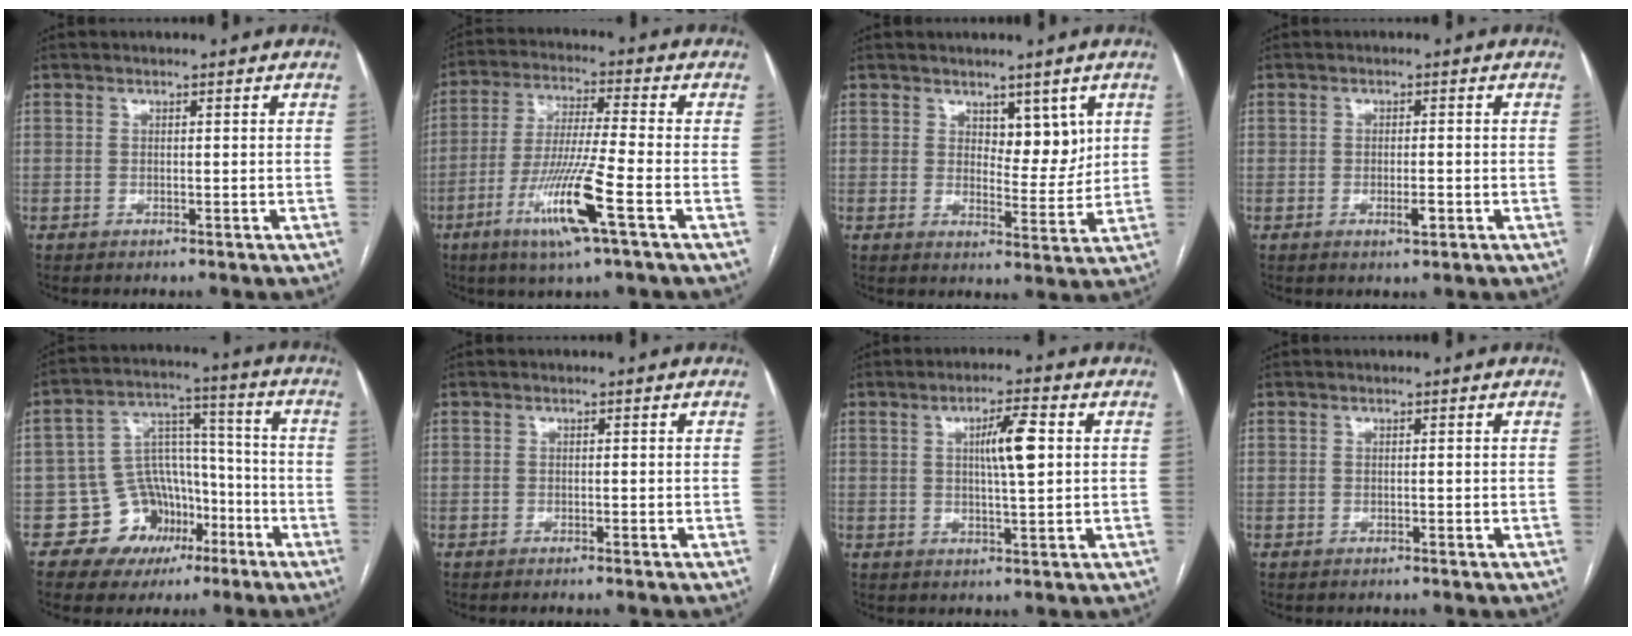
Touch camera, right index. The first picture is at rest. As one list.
[{"total": 12.2, "force": [-5.2, -0.5, 11.0], "torque": [-0.220, -0.020, -0.100]}, {"total": 5.3, "force": [2.6, 2.6, 3.8], "torque": [-0.046, -0.006, 0.041]}, {"total": 2.3, "force": [-0.9, 0.7, 2.0], "torque": [-0.033, -0.001, -0.011]}, {"total": 10.7, "force": [-5.2, 8.9, 2.9], "torque": [-0.032, 0.056, -0.073]}, {"total": 0.5, "force": [-0.4, -0.1, 0.3], "torque": [-0.006, 0.001, -0.006]}, {"total": 6.2, "force": [1.4, 0.7, 6.0], "torque": [-0.102, 0.005, 0.023]}, {"total": 0.0}]